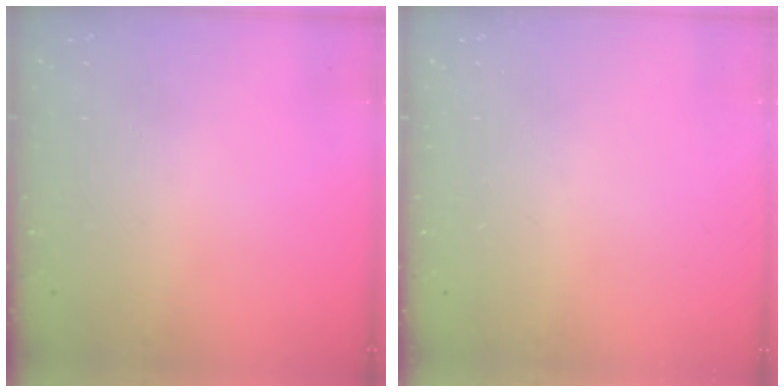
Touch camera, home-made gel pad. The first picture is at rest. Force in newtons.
{"total": 0.0}